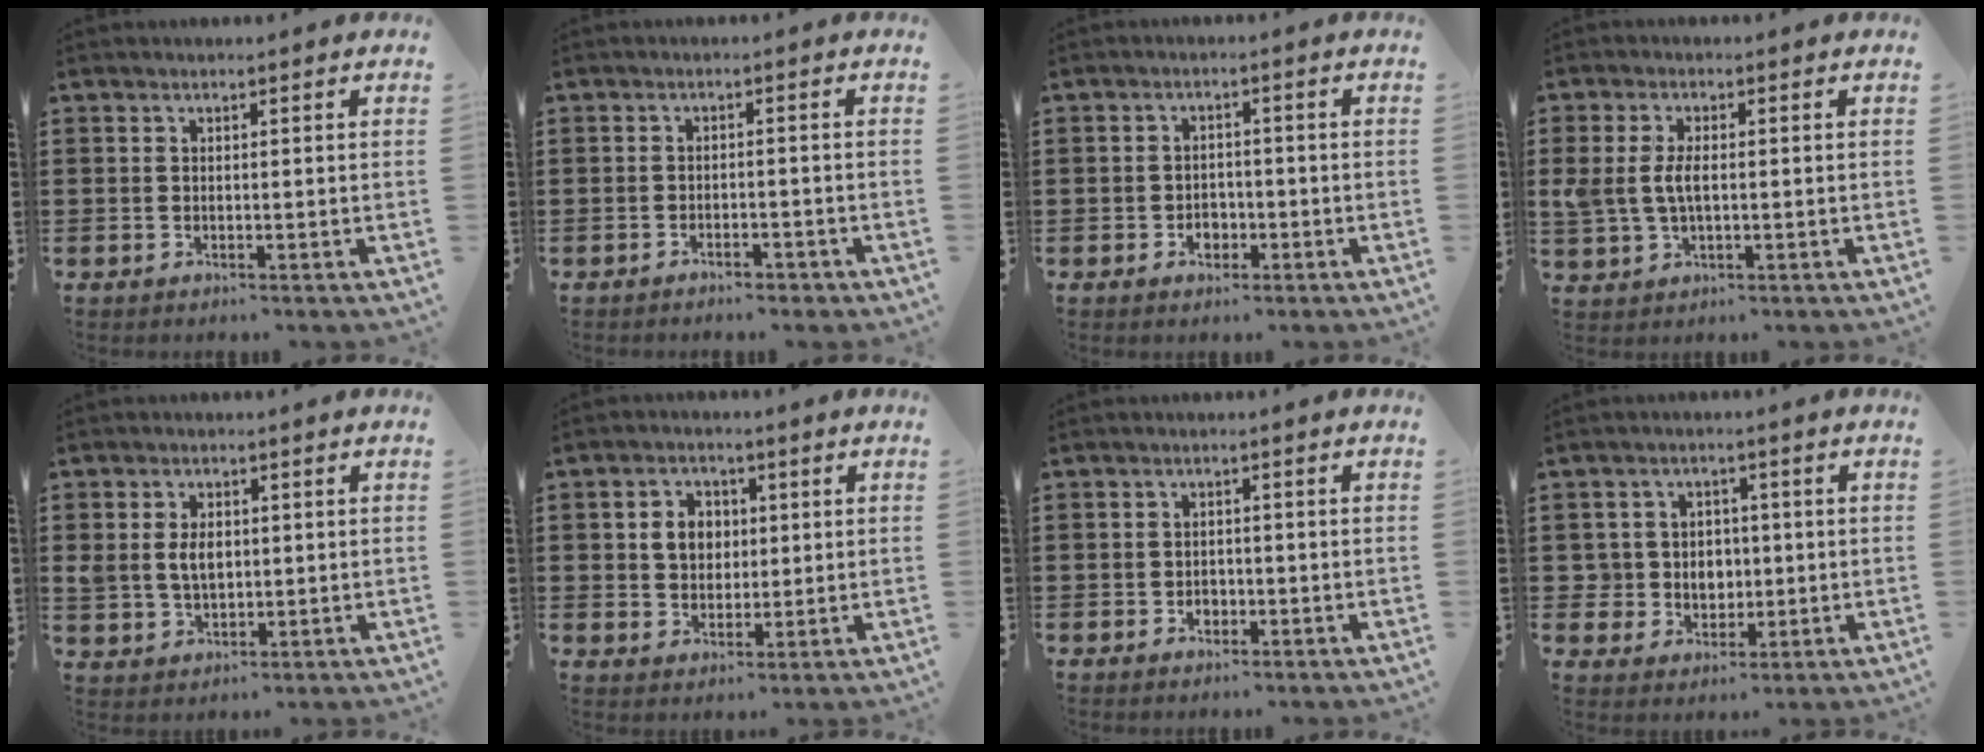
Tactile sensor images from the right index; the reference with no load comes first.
{"total": 1.8, "force": [-1.7, 0.3, 0.4], "torque": [-0.014, 0.001, -0.035]}
{"total": 2.5, "force": [-1.1, 2.0, 1.0], "torque": [-0.023, 0.002, -0.024]}
{"total": 4.8, "force": [0.2, 2.5, 4.1], "torque": [-0.103, -0.001, -0.005]}
{"total": 4.6, "force": [0.5, 3.2, 3.2], "torque": [-0.070, 0.006, 0.004]}
{"total": 5.0, "force": [0.8, 4.2, 2.5], "torque": [-0.057, 0.012, 0.009]}
{"total": 1.7, "force": [-0.7, 1.4, 0.6], "torque": [-0.015, 0.000, -0.014]}
{"total": 4.8, "force": [0.1, 4.5, 1.4], "torque": [-0.049, 0.015, 0.000]}